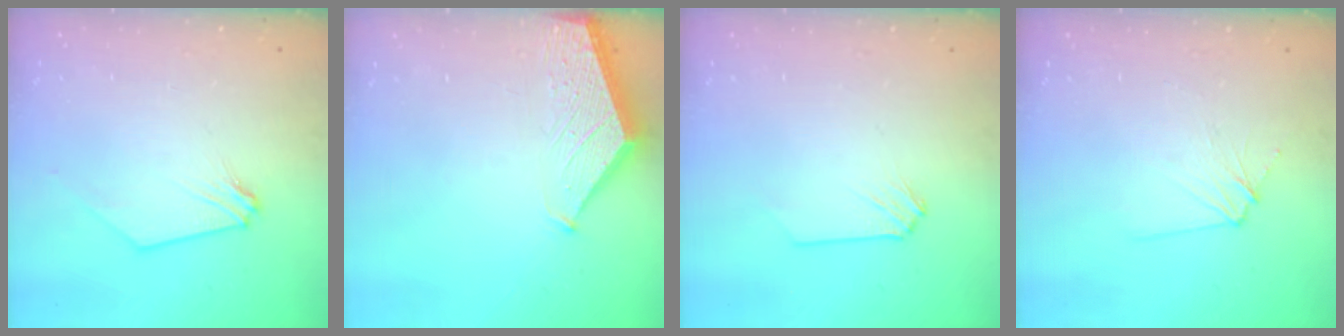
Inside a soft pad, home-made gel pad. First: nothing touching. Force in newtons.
{"total": 1.6, "press": 1.6, "slide": 0.2}
{"total": 0.0}
{"total": 4.2, "press": 4.2, "slide": 0.5}